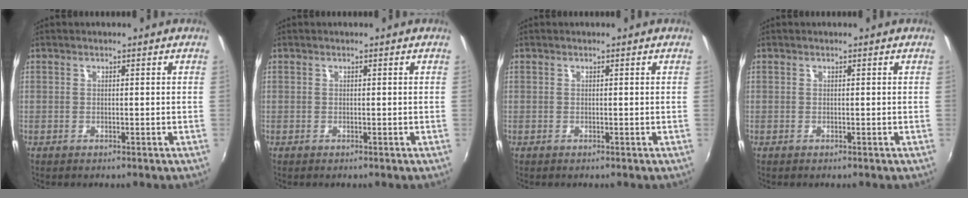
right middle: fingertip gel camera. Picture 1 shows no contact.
{"total": 0.0}
{"total": 0.0}
{"total": 0.0}